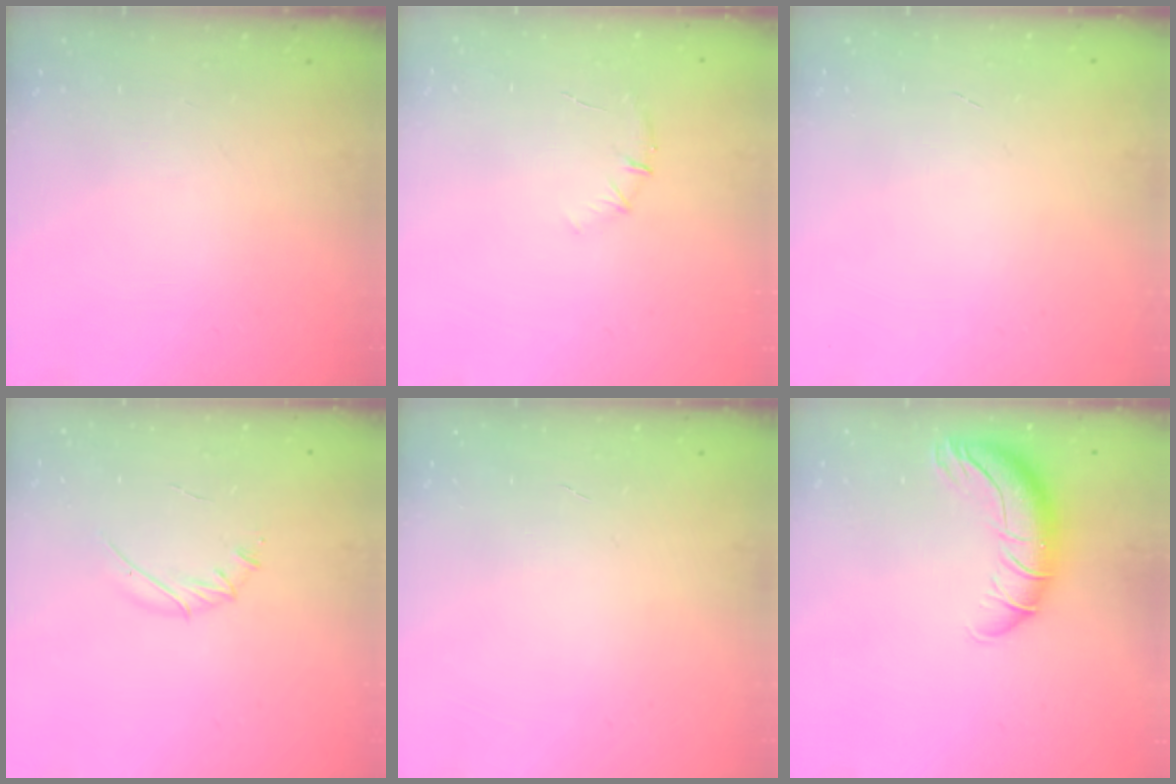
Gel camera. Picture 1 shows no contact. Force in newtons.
{"total": 5.1, "press": 4.9, "slide": 1.6}
{"total": 0.0}
{"total": 4.3, "press": 4.1, "slide": 1.1}
{"total": 0.0}
{"total": 12.1, "press": 11.8, "slide": 2.9}